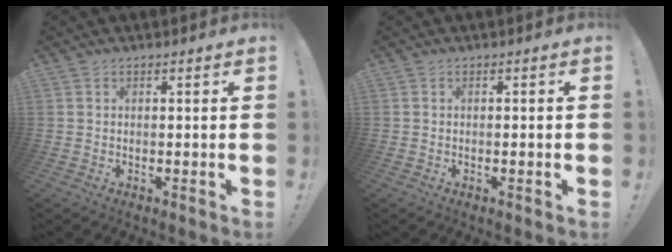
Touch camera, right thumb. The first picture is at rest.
{"total": 1.2, "force": [-0.5, -0.2, 1.0], "torque": [-0.018, 0.000, -0.008]}